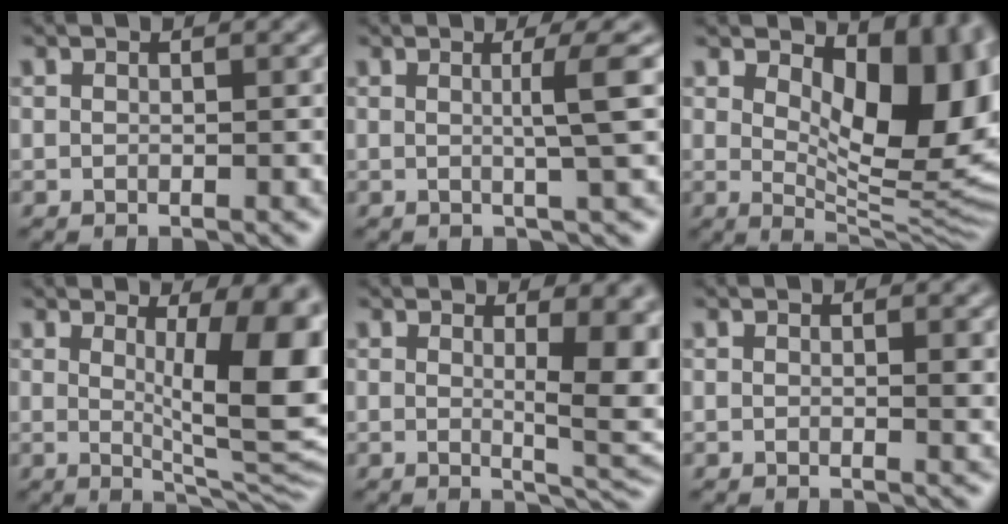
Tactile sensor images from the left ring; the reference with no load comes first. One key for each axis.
{"total": 3.6, "fx": 0.4, "fy": 0.5, "fz": 3.5, "tx": -0.053, "ty": 0.005, "tz": 0.001}
{"total": 11.6, "fx": 3.4, "fy": 5.4, "fz": 9.7, "tx": -0.123, "ty": -0.011, "tz": 0.058}
{"total": 11.0, "fx": 1.9, "fy": 3.0, "fz": 10.4, "tx": -0.125, "ty": -0.015, "tz": 0.034}
{"total": 7.6, "fx": 1.1, "fy": 2.3, "fz": 7.2, "tx": -0.079, "ty": -0.007, "tz": 0.022}
{"total": 1.0, "fx": 0.3, "fy": 0.2, "fz": 1.0, "tx": -0.012, "ty": -0.003, "tz": 0.005}